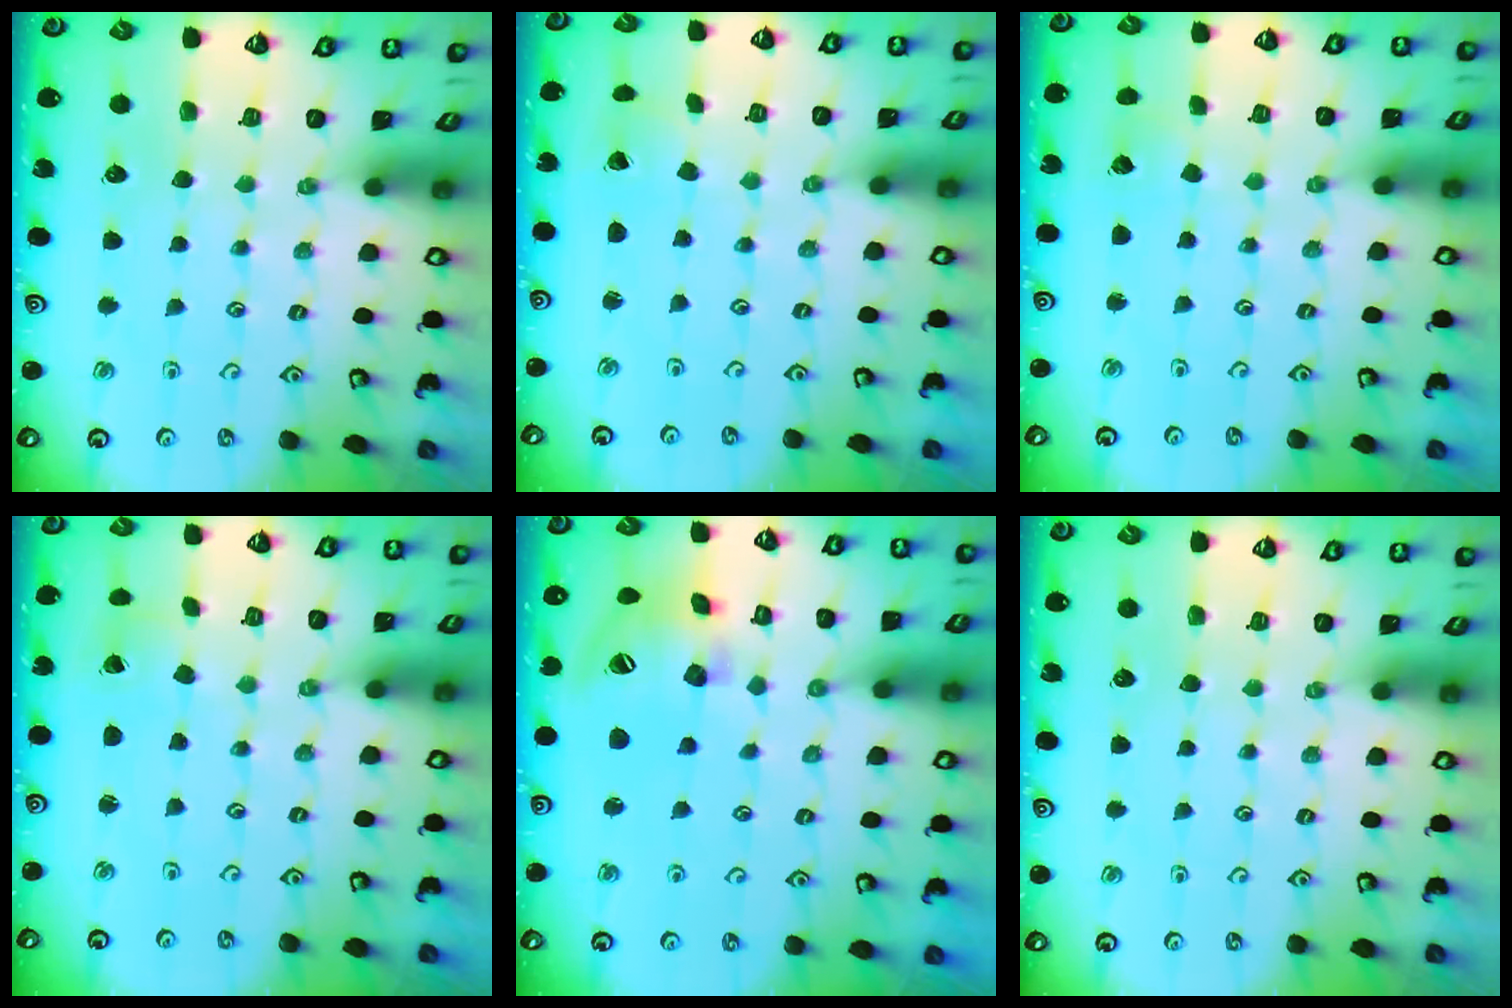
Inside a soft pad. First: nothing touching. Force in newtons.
{"total": 1.8, "press": 1.7, "slide": 0.1}
{"total": 4.4, "press": 4.4, "slide": 0.4}
{"total": 2.0, "press": 2.0, "slide": 0.2}
{"total": 16.7, "press": 16.5, "slide": 2.2}
{"total": 0.0}